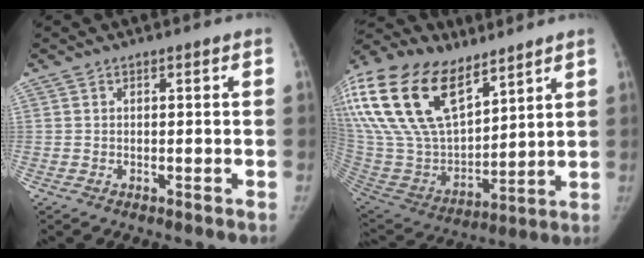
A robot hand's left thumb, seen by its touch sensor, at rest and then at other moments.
{"total": 31.8, "force": [17.4, 16.5, 20.9], "torque": [-0.451, -0.001, 0.329]}